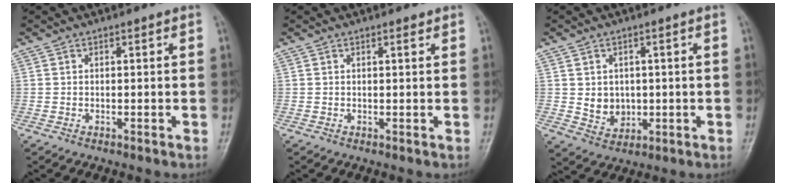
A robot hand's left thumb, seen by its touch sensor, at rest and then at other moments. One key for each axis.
{"total": 1.1, "fx": 0.7, "fy": 0.3, "fz": 0.7, "tx": -0.010, "ty": -0.004, "tz": 0.011}
{"total": 5.3, "fx": 0.2, "fy": 4.5, "fz": 2.8, "tx": -0.022, "ty": -0.006, "tz": 0.017}